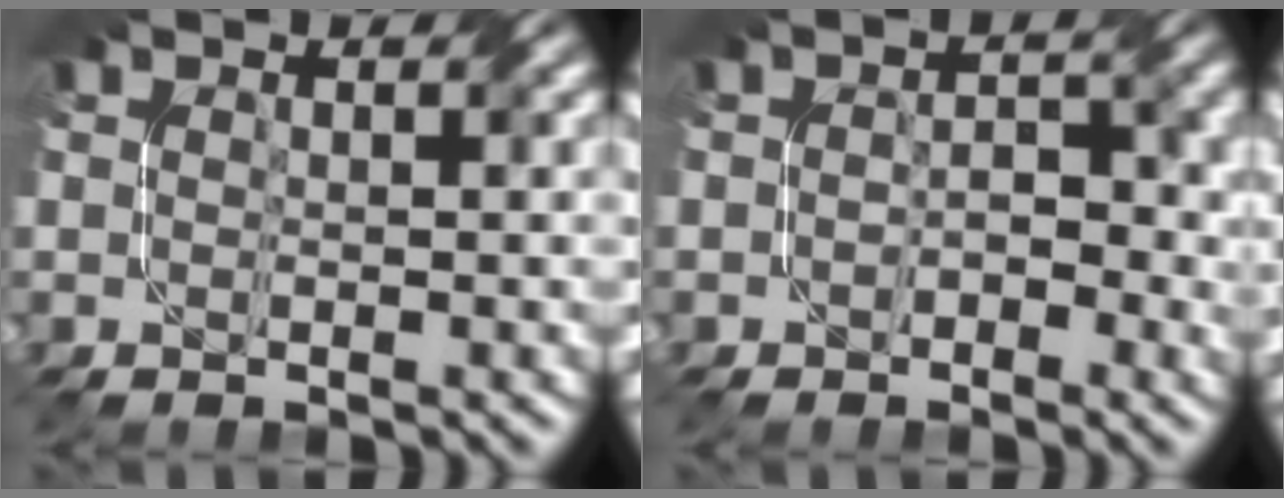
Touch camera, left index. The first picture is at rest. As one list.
[{"total": 2.1, "force": [-0.6, 1.5, 1.4], "torque": [-0.014, 0.005, -0.003]}]